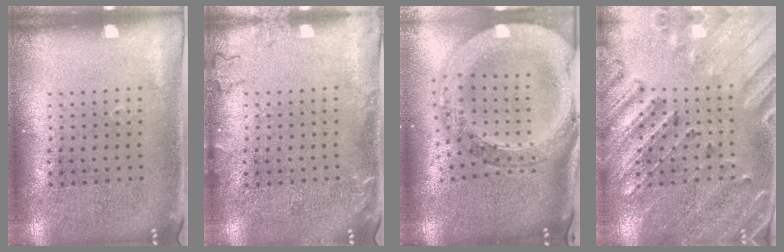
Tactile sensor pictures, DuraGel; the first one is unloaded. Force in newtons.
{"total": 1.3, "press": 1.3, "slide": 0.3}
{"total": 2.9, "press": 2.4, "slide": 1.5}
{"total": 2.7, "press": 2.6, "slide": 0.9}